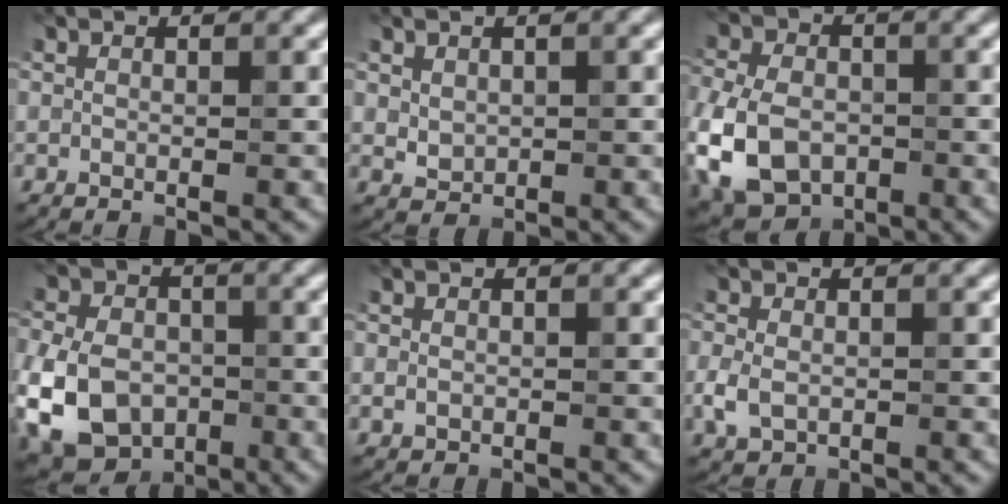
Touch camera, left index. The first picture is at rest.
{"total": 1.4, "force": [0.6, 1.1, 0.6], "torque": [-0.014, -0.004, 0.016]}
{"total": 10.4, "force": [-3.0, 7.6, 6.4], "torque": [-0.134, -0.025, -0.063]}
{"total": 11.8, "force": [-3.4, 9.0, 6.9], "torque": [-0.134, -0.026, -0.078]}
{"total": 1.1, "force": [-0.1, 1.0, 0.5], "torque": [-0.006, -0.004, -0.001]}
{"total": 2.8, "force": [-0.7, 2.1, 1.7], "torque": [-0.039, -0.005, -0.017]}